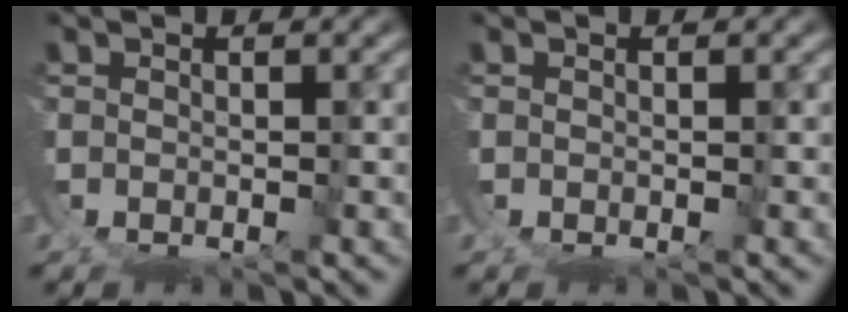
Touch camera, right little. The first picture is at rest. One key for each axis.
{"total": 0.0}